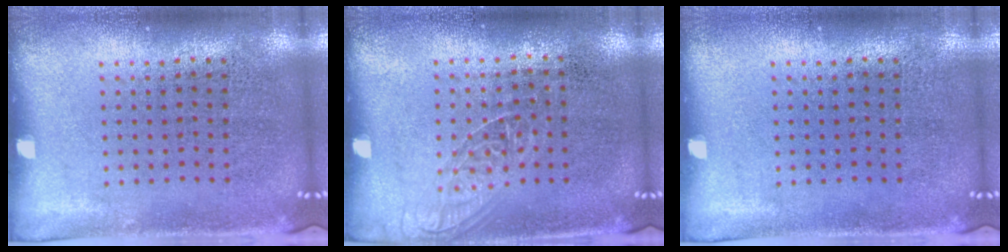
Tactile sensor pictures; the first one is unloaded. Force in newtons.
{"total": 1.2, "press": 1.1, "slide": 0.5}
{"total": 0.0}